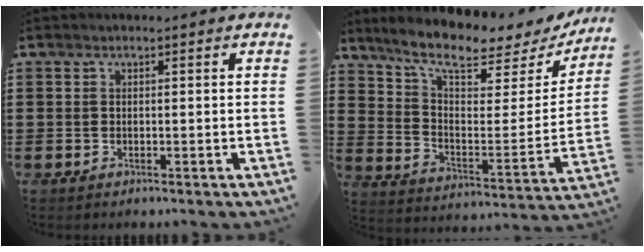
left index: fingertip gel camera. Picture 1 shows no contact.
{"total": 7.7, "force": [6.2, 1.5, 4.3], "torque": [-0.105, -0.045, 0.102]}